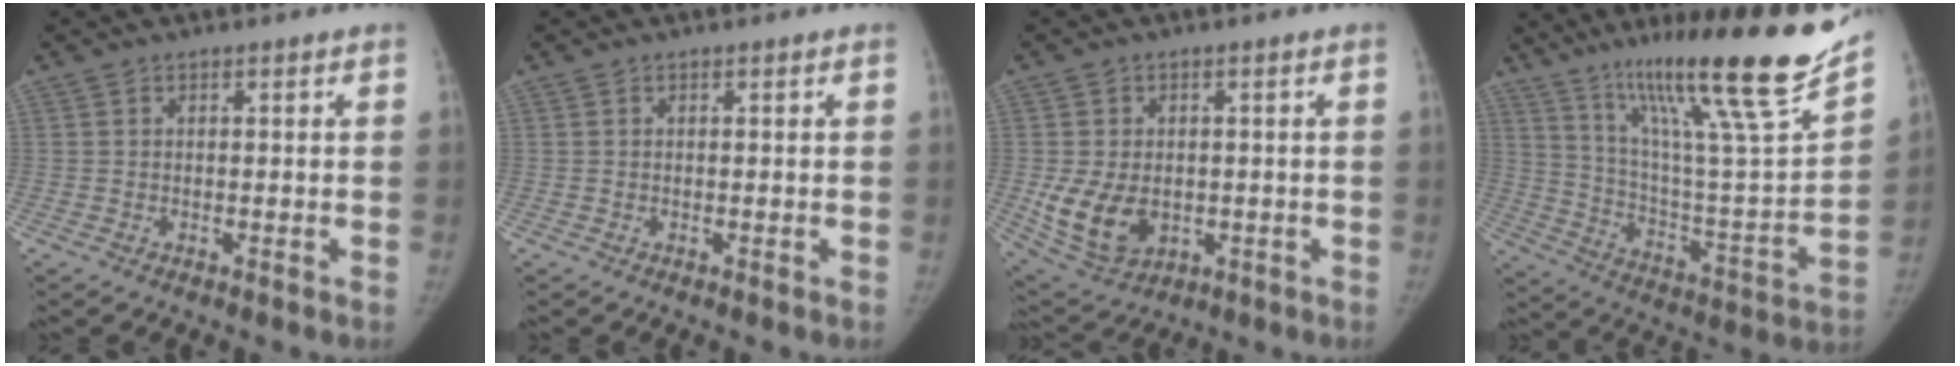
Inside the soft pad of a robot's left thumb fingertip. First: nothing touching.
{"total": 0.0}
{"total": 10.1, "force": [-1.2, 7.2, 7.0], "torque": [-0.118, -0.010, 0.000]}
{"total": 30.2, "force": [20.6, 3.1, 21.8], "torque": [-0.327, -0.086, 0.338]}